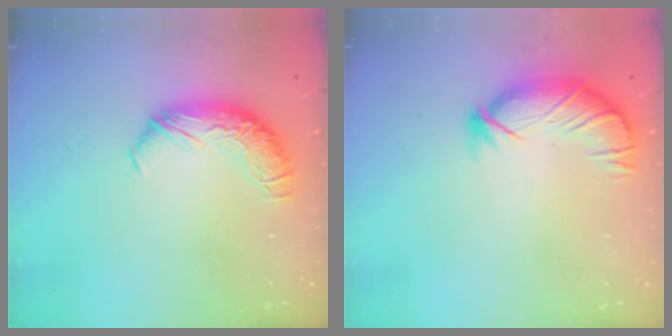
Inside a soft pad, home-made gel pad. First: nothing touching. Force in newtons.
{"total": 3.9, "press": 3.4, "slide": 2.1}